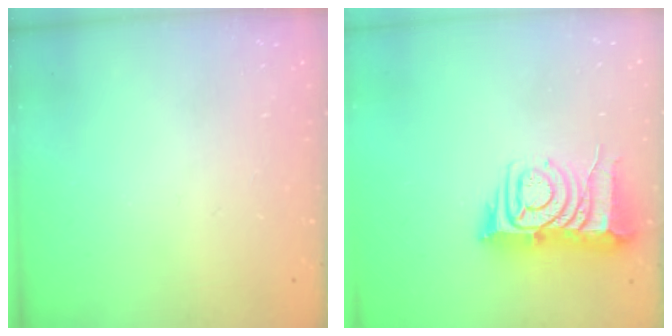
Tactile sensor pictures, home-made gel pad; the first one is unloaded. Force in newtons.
{"total": 9.5, "press": 9.4, "slide": 1.2}